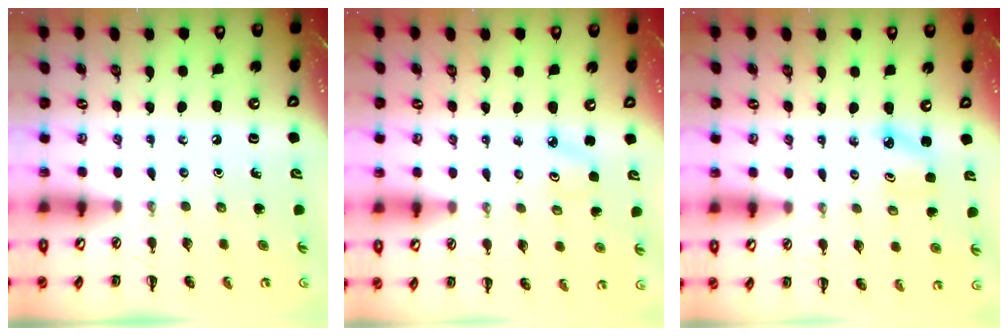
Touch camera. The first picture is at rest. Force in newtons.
{"total": 2.4, "press": 2.3, "slide": 0.6}
{"total": 2.3, "press": 2.3, "slide": 0.4}